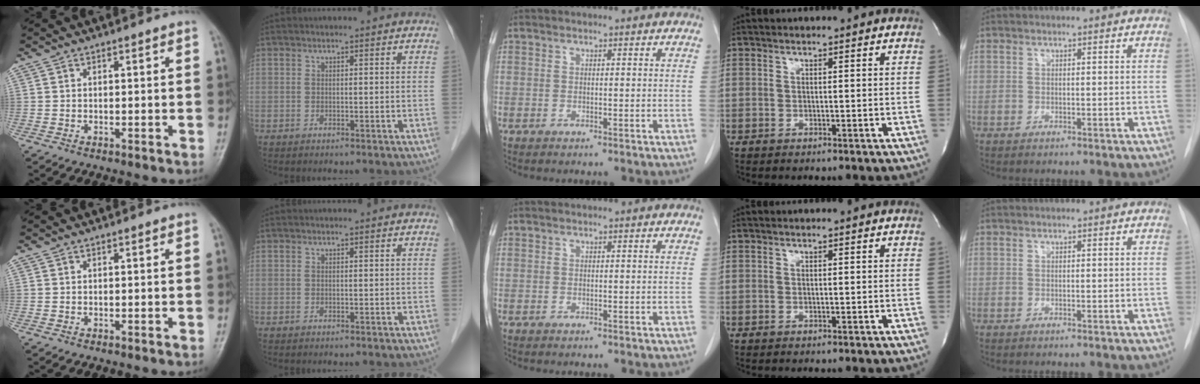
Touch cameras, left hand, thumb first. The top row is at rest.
{}